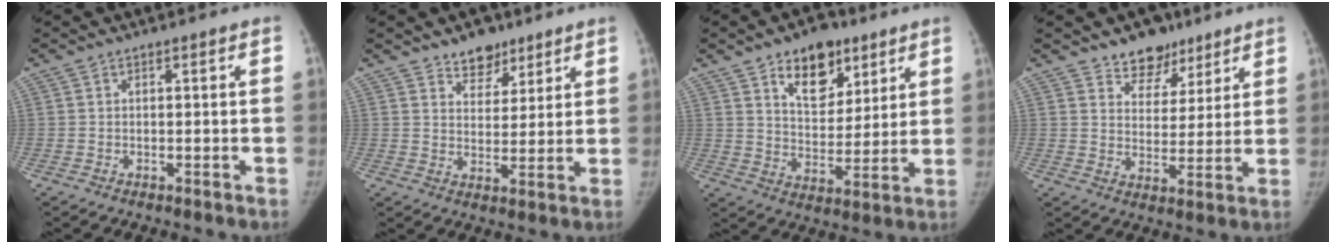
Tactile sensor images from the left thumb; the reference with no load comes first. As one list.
[{"total": 6.4, "force": [4.8, 3.8, 2.0], "torque": [0.002, -0.032, 0.079]}, {"total": 13.0, "force": [7.6, 7.6, 7.2], "torque": [-0.070, -0.043, 0.124]}, {"total": 8.2, "force": [6.0, 5.1, 1.9], "torque": [0.012, -0.038, 0.100]}]